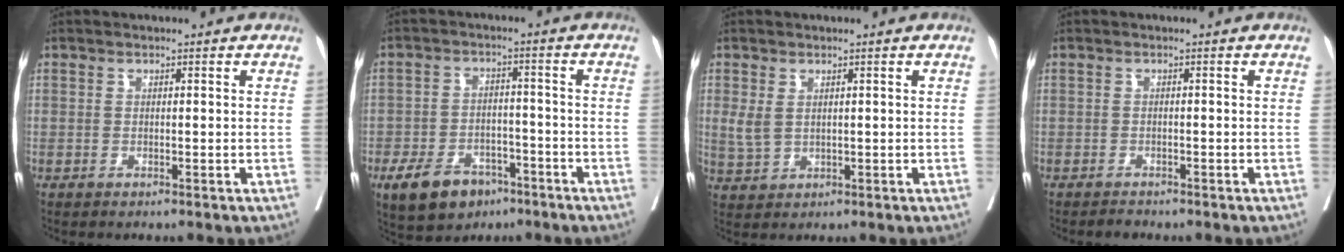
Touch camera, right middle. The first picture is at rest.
{"total": 9.0, "force": [-5.5, 5.4, 4.7], "torque": [-0.083, 0.003, -0.084]}
{"total": 3.1, "force": [0.7, 2.0, 2.3], "torque": [-0.056, 0.001, 0.024]}
{"total": 0.9, "force": [-0.8, 0.2, 0.0], "torque": [0.001, 0.000, -0.011]}